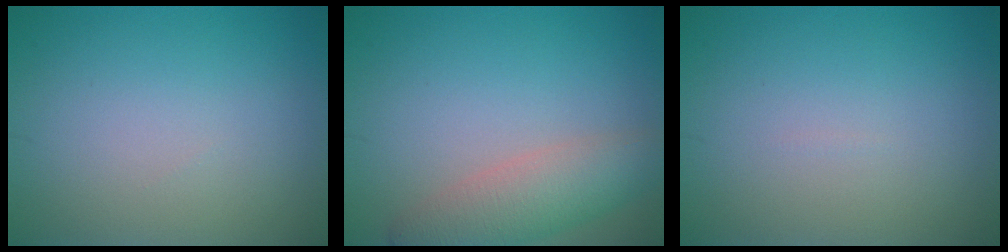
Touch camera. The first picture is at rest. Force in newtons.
{"total": 4.4, "press": 4.4, "slide": 0.4}
{"total": 0.0}